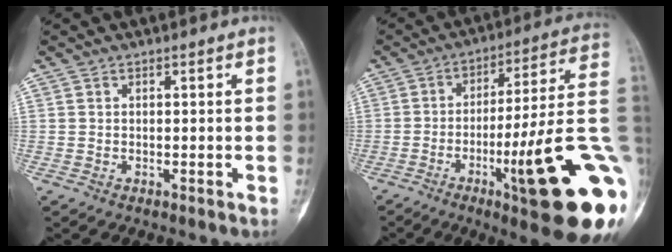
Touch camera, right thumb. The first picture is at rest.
{"total": 25.3, "force": [-6.9, 3.1, 24.2], "torque": [-0.279, 0.014, -0.098]}